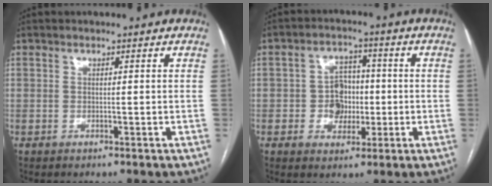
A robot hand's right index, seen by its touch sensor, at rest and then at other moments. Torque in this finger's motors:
{"motor_torque": [0.48, -0.11, 0.33, 0.05]}